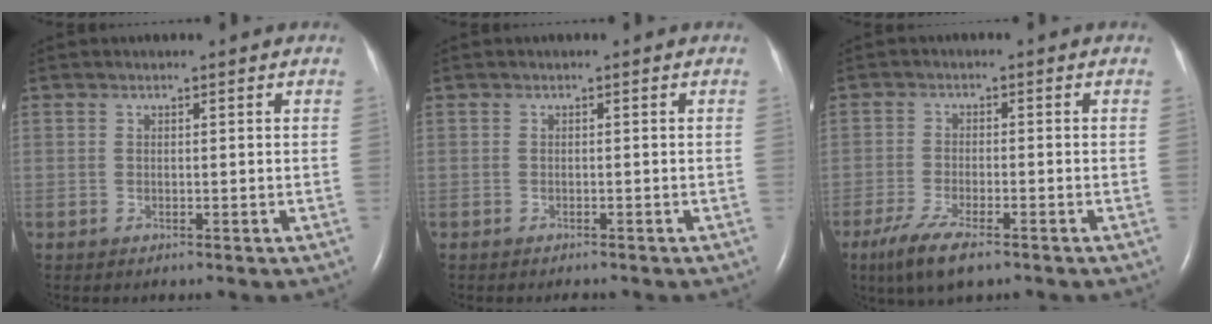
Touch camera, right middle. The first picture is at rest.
{"total": 1.4, "force": [-1.3, 0.3, 0.6], "torque": [-0.014, -0.004, -0.013]}
{"total": 7.0, "force": [-4.6, 1.4, 5.0], "torque": [-0.101, -0.017, -0.076]}